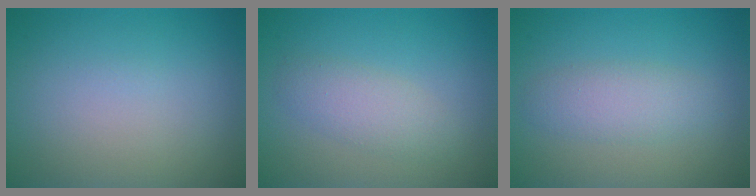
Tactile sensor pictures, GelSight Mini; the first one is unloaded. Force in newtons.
{"total": 3.7, "press": 3.7, "slide": 0.1}
{"total": 2.7, "press": 2.7, "slide": 0.1}